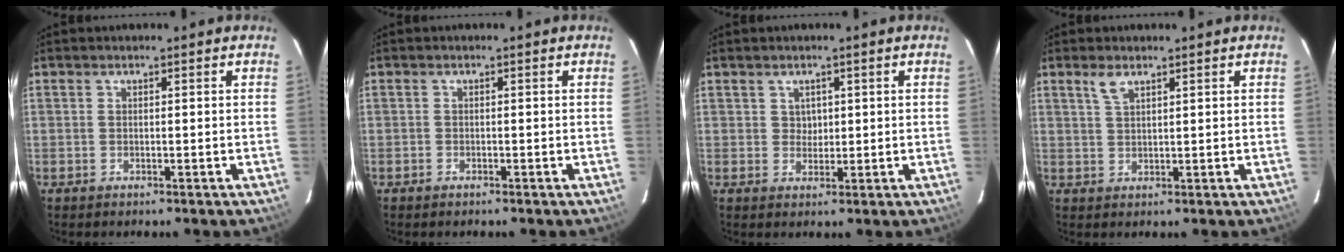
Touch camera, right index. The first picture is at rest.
{"total": 0.6, "force": [-0.5, 0.4, 0.1], "torque": [-0.003, 0.003, -0.009]}
{"total": 2.1, "force": [0.7, 2.0, 0.3], "torque": [0.000, 0.006, 0.013]}
{"total": 2.5, "force": [1.7, 0.9, 1.6], "torque": [-0.032, 0.004, 0.035]}